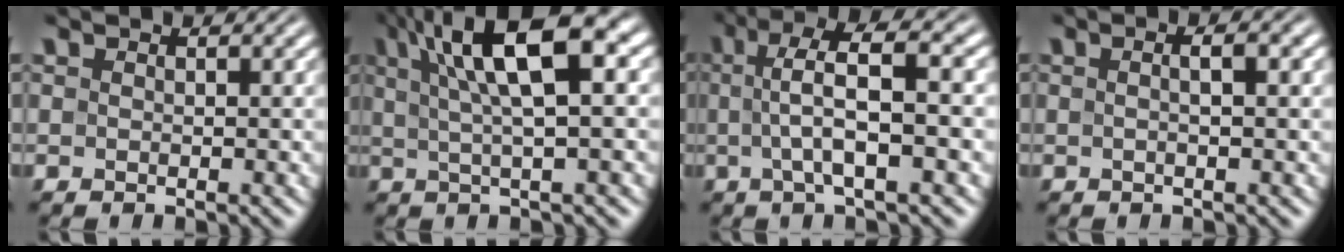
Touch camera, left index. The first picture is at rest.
{"total": 9.4, "force": [3.2, 2.8, 8.4], "torque": [-0.132, 0.015, 0.051]}
{"total": 6.1, "force": [0.7, 1.4, 5.9], "torque": [-0.098, 0.016, 0.006]}
{"total": 2.6, "force": [0.5, 0.9, 2.4], "torque": [-0.023, 0.000, -0.008]}